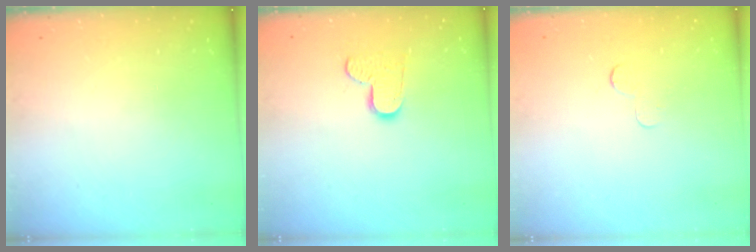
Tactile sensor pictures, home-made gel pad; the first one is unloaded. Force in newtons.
{"total": 8.4, "press": 8.3, "slide": 0.2}
{"total": 2.3, "press": 2.3, "slide": 0.2}